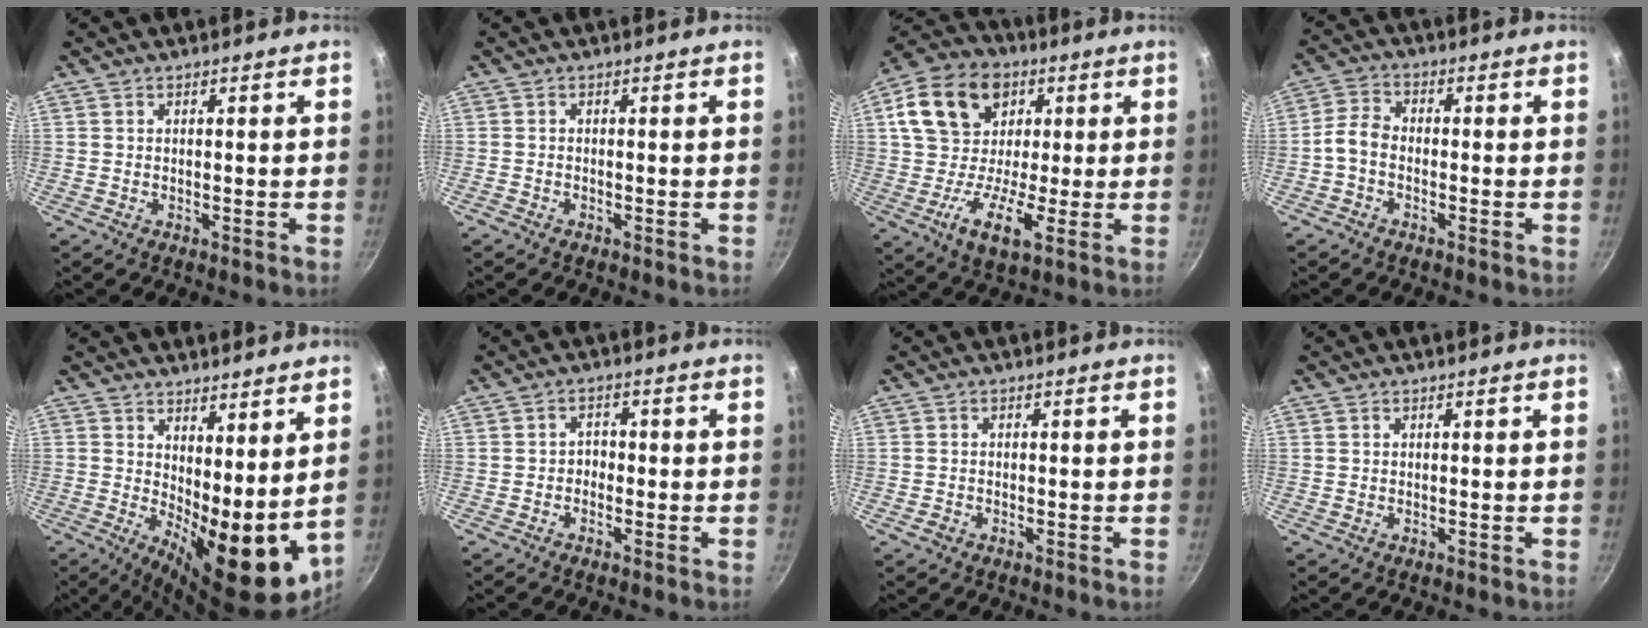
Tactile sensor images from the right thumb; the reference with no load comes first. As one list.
[{"total": 0.0}, {"total": 18.1, "force": [3.2, 13.4, 11.8], "torque": [-0.180, 0.016, 0.042]}, {"total": 4.1, "force": [-1.5, 2.8, 2.6], "torque": [-0.055, 0.026, -0.041]}, {"total": 15.5, "force": [3.1, 6.4, 13.8], "torque": [-0.156, -0.036, 0.059]}, {"total": 1.8, "force": [-0.9, 1.4, 0.7], "torque": [0.001, 0.011, -0.019]}, {"total": 1.2, "force": [-0.7, 1.0, 0.3], "torque": [-0.002, 0.004, -0.009]}, {"total": 0.0}]